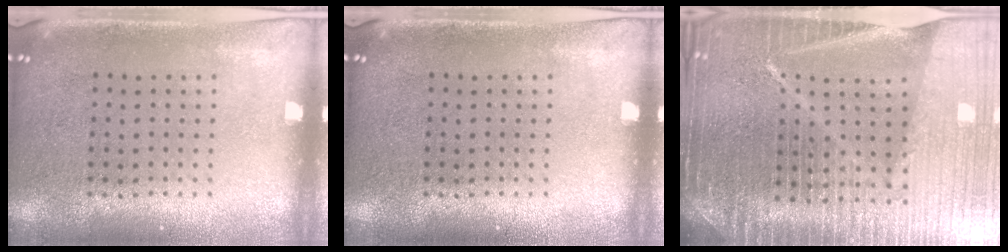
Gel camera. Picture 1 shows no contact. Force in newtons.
{"total": 0.0}
{"total": 7.2, "press": 6.1, "slide": 3.8}